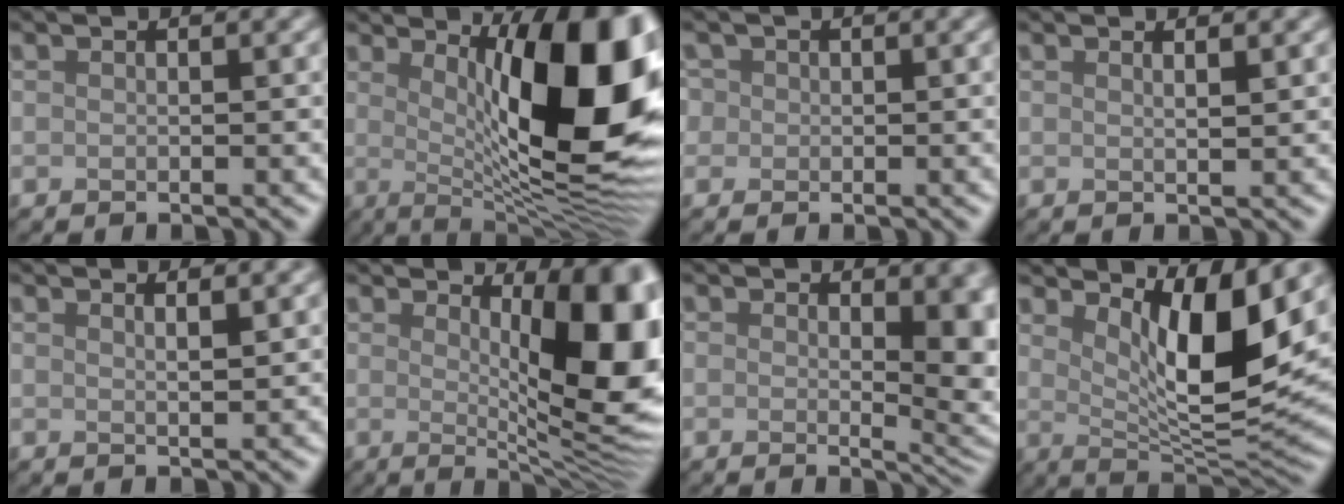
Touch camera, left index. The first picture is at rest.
{"total": 14.3, "force": [1.9, 4.5, 13.5], "torque": [-0.148, -0.002, 0.030]}
{"total": 1.1, "force": [0.3, 1.1, 0.1], "torque": [-0.007, 0.000, 0.006]}
{"total": 1.1, "force": [0.6, 0.3, 0.8], "torque": [-0.010, 0.002, 0.006]}
{"total": 1.4, "force": [0.8, 0.4, 1.1], "torque": [-0.012, 0.001, 0.009]}
{"total": 11.6, "force": [1.5, 3.8, 10.9], "torque": [-0.112, -0.009, 0.025]}
{"total": 6.5, "force": [1.1, 3.2, 5.6], "torque": [-0.037, -0.004, 0.020]}
{"total": 8.4, "force": [2.8, 2.4, 7.5], "torque": [-0.124, -0.026, 0.055]}